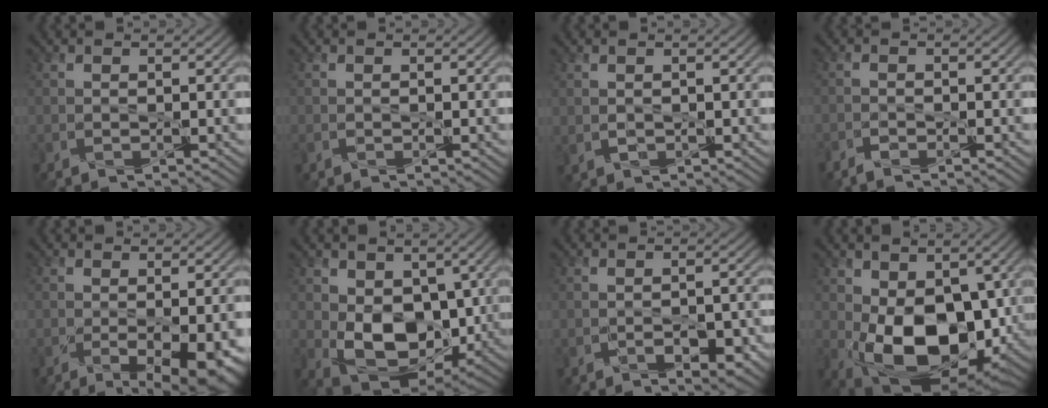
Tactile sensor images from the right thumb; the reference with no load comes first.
{"total": 0.8, "force": [-0.3, 0.7, 0.4], "torque": [-0.011, -0.006, -0.008]}
{"total": 1.0, "force": [0.3, 0.8, 0.5], "torque": [-0.016, -0.004, 0.013]}
{"total": 1.3, "force": [-1.2, 0.3, 0.4], "torque": [-0.010, -0.001, -0.029]}
{"total": 6.9, "force": [-2.1, 2.6, 6.1], "torque": [-0.097, -0.031, -0.007]}
{"total": 10.1, "force": [0.3, 7.2, 7.1], "torque": [-0.141, -0.027, 0.007]}
{"total": 3.8, "force": [-1.5, 2.1, 2.8], "torque": [-0.044, -0.007, -0.018]}
{"total": 13.6, "force": [-0.9, 8.7, 10.3], "torque": [-0.191, -0.036, -0.008]}